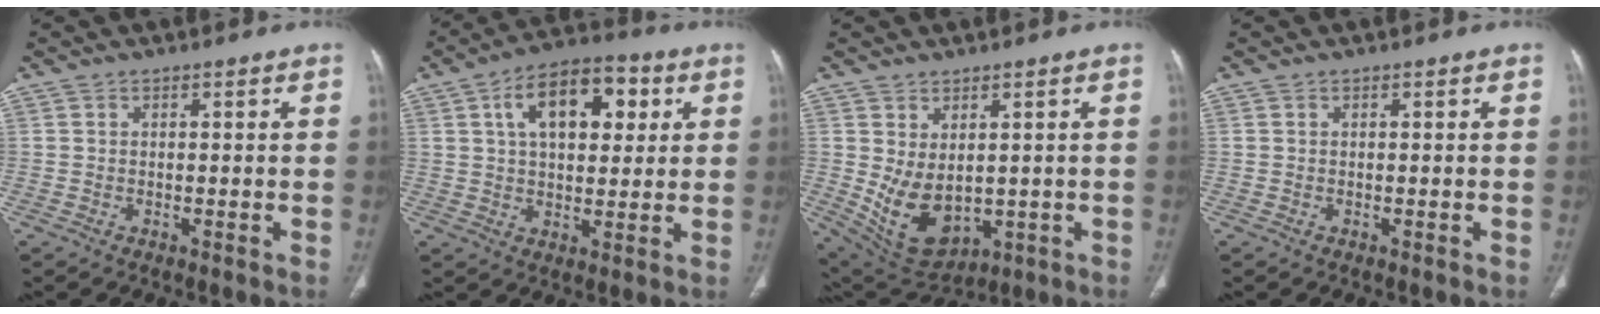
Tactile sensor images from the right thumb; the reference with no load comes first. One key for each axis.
{"total": 14.5, "fx": 4.7, "fy": 8.0, "fz": 11.1, "tx": -0.147, "ty": 0.007, "tz": 0.071}
{"total": 10.6, "fx": -0.3, "fy": 6.7, "fz": 8.2, "tx": -0.130, "ty": -0.012, "tz": 0.030}
{"total": 0.0}